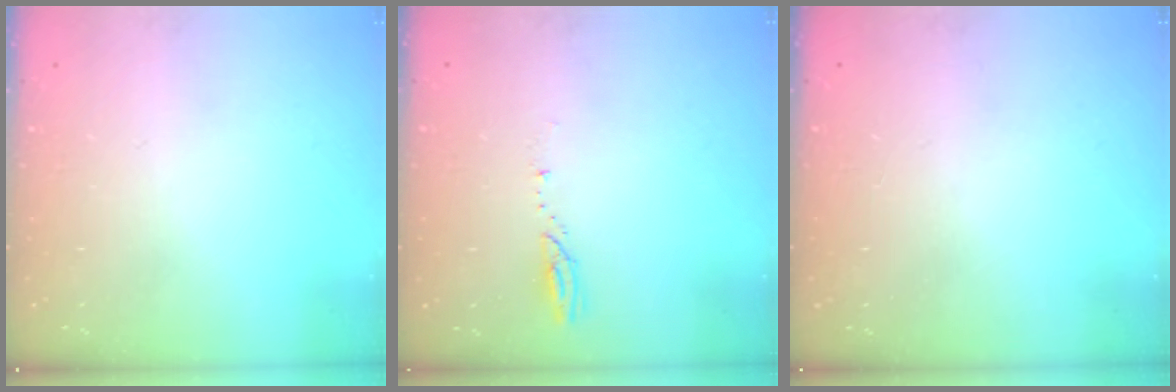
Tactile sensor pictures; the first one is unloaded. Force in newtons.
{"total": 3.4, "press": 3.4, "slide": 0.3}
{"total": 0.0}